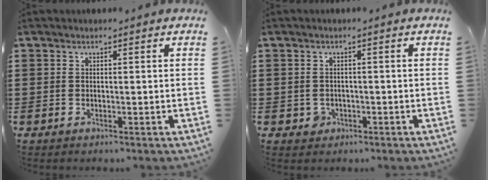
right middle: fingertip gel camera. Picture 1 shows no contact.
{"total": 1.3, "force": [-0.5, 1.1, 0.3], "torque": [-0.011, 0.004, -0.012]}